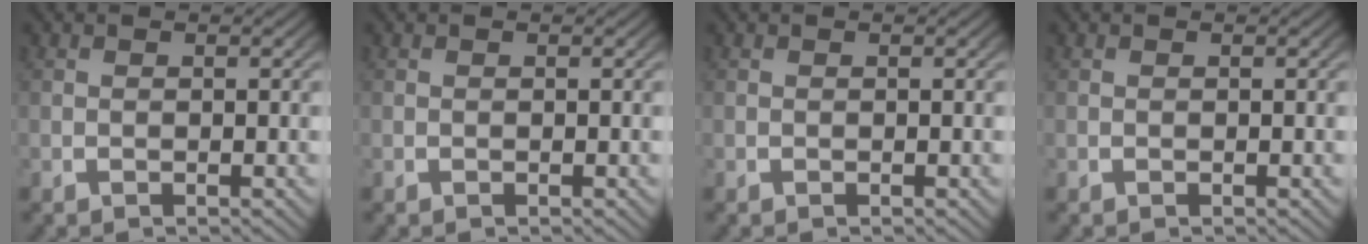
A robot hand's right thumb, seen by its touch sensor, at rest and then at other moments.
{"total": 0.0}
{"total": 0.0}
{"total": 0.0}